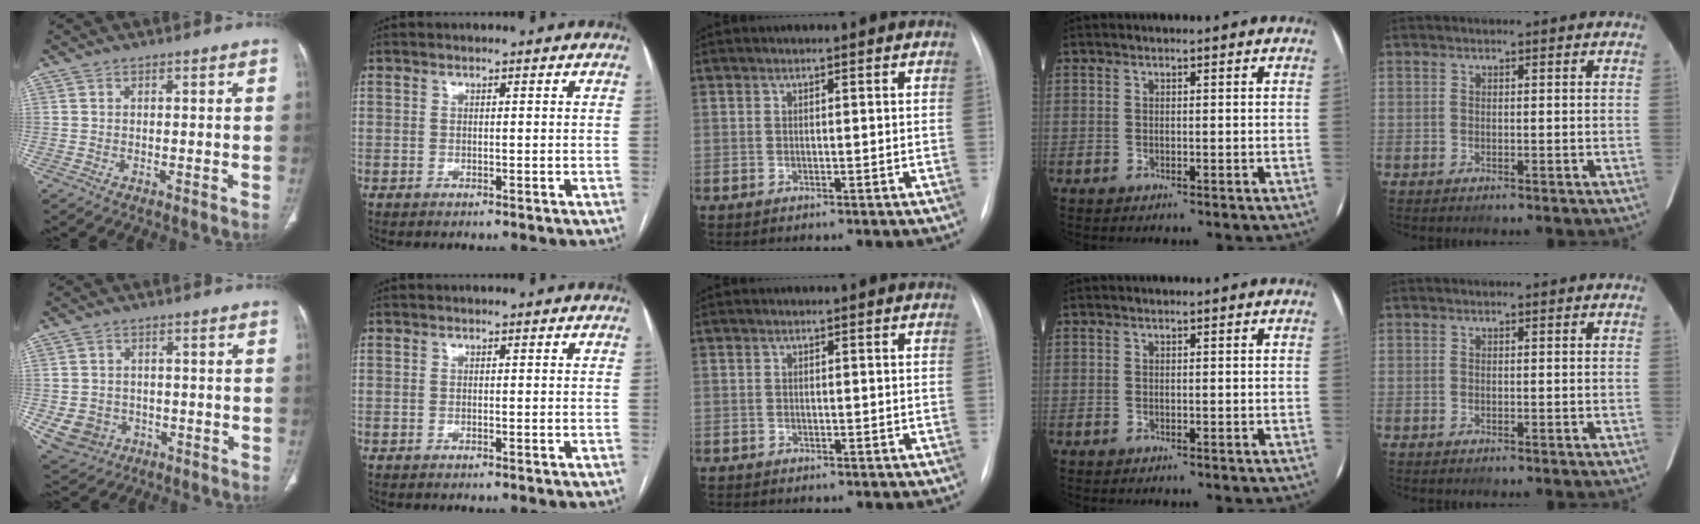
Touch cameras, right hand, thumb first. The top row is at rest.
{"thumb": {"total": 7.6, "force": [-2.2, 6.8, 2.8], "torque": [-0.050, 0.014, -0.020]}, "middle": {"total": 2.5, "force": [-2.1, 1.2, 0.8], "torque": [-0.015, 0.001, -0.024]}}